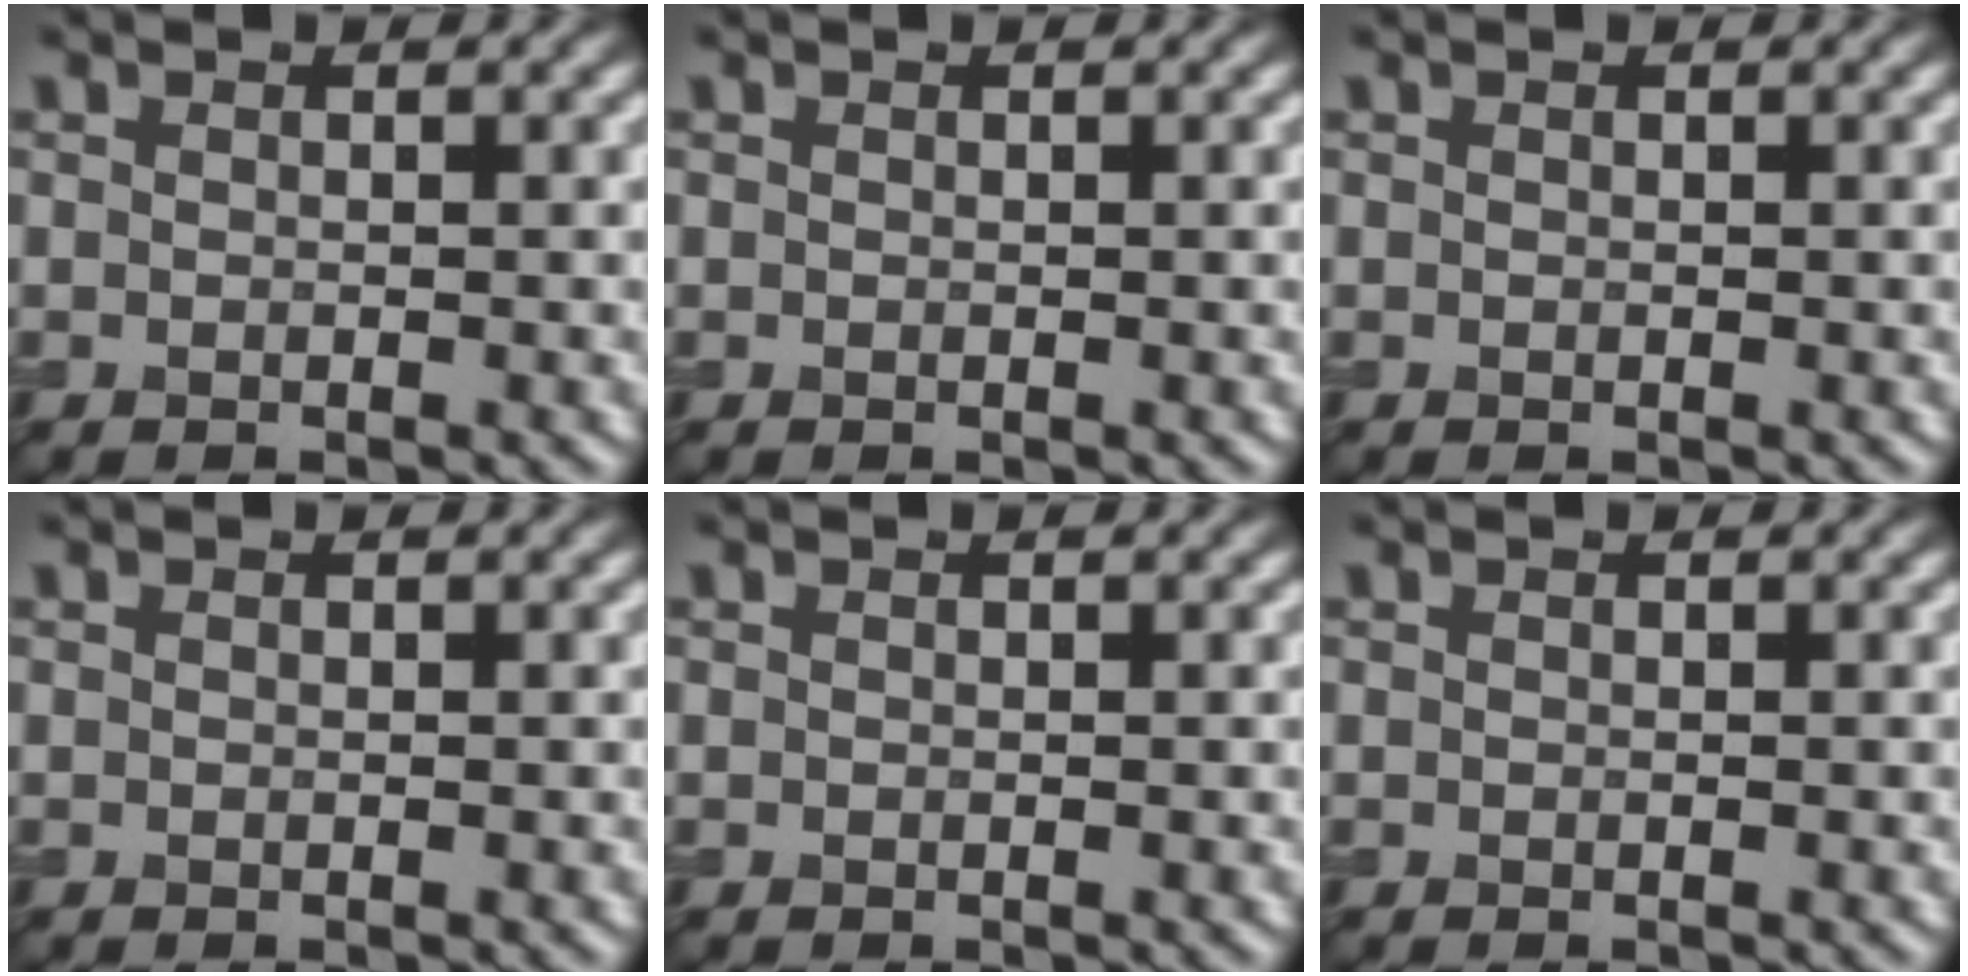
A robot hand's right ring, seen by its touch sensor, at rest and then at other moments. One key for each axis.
{"total": 0.0}
{"total": 0.0}
{"total": 0.0}
{"total": 0.0}
{"total": 0.0}